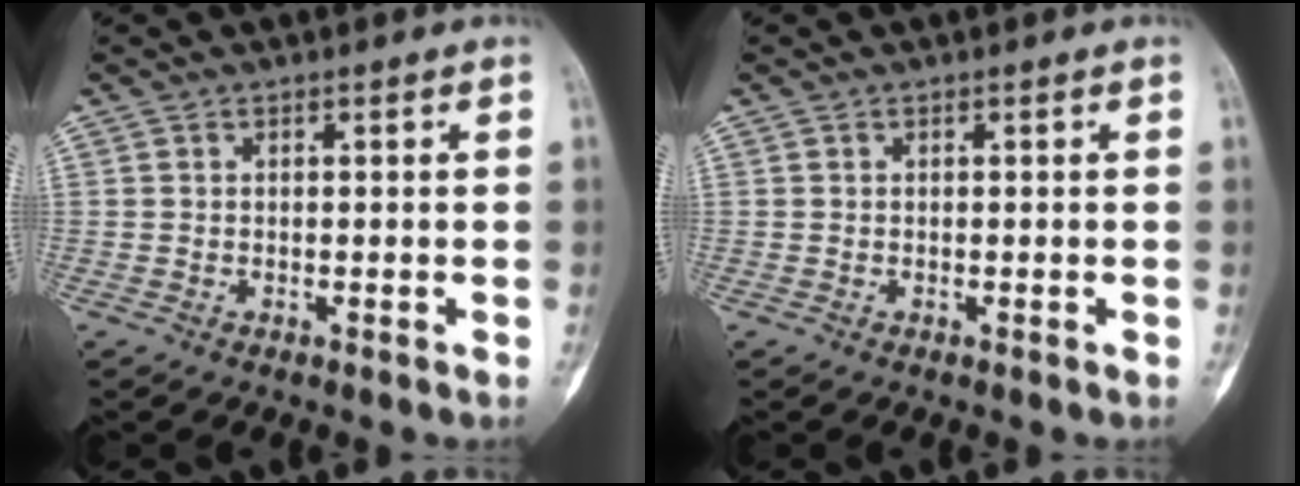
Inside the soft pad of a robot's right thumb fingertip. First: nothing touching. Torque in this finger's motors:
{"motor_torque": [0.00, 0.00, 0.04, -0.03, 0.00]}